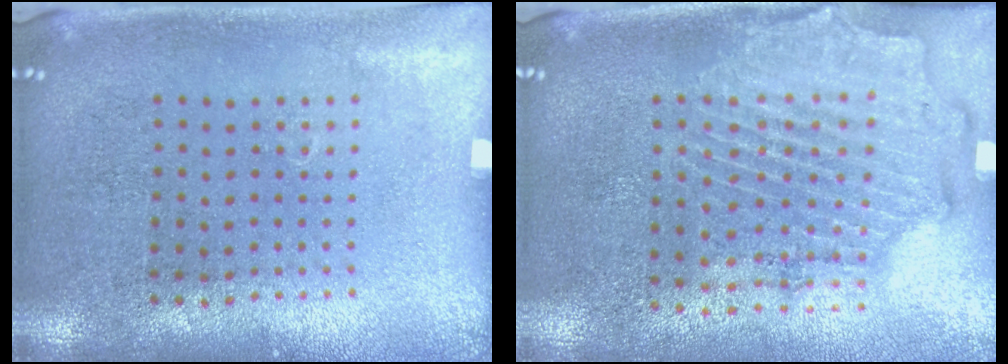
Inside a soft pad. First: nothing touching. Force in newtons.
{"total": 1.8, "press": 1.7, "slide": 0.7}